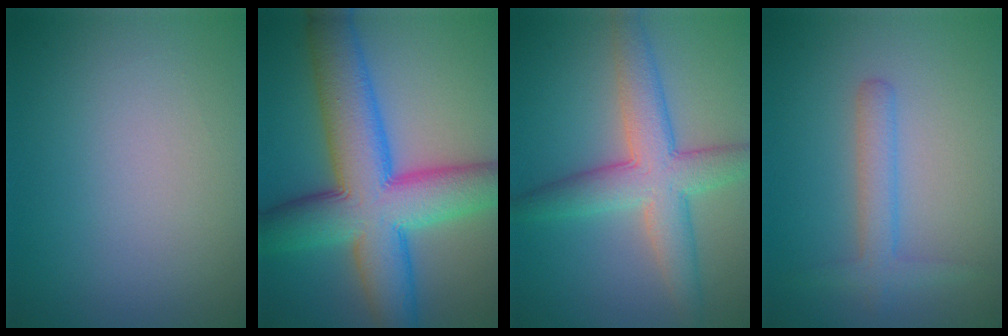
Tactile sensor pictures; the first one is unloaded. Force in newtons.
{"total": 12.2, "press": 12.2, "slide": 0.2}
{"total": 5.9, "press": 5.9, "slide": 0.2}
{"total": 2.5, "press": 2.5, "slide": 0.1}